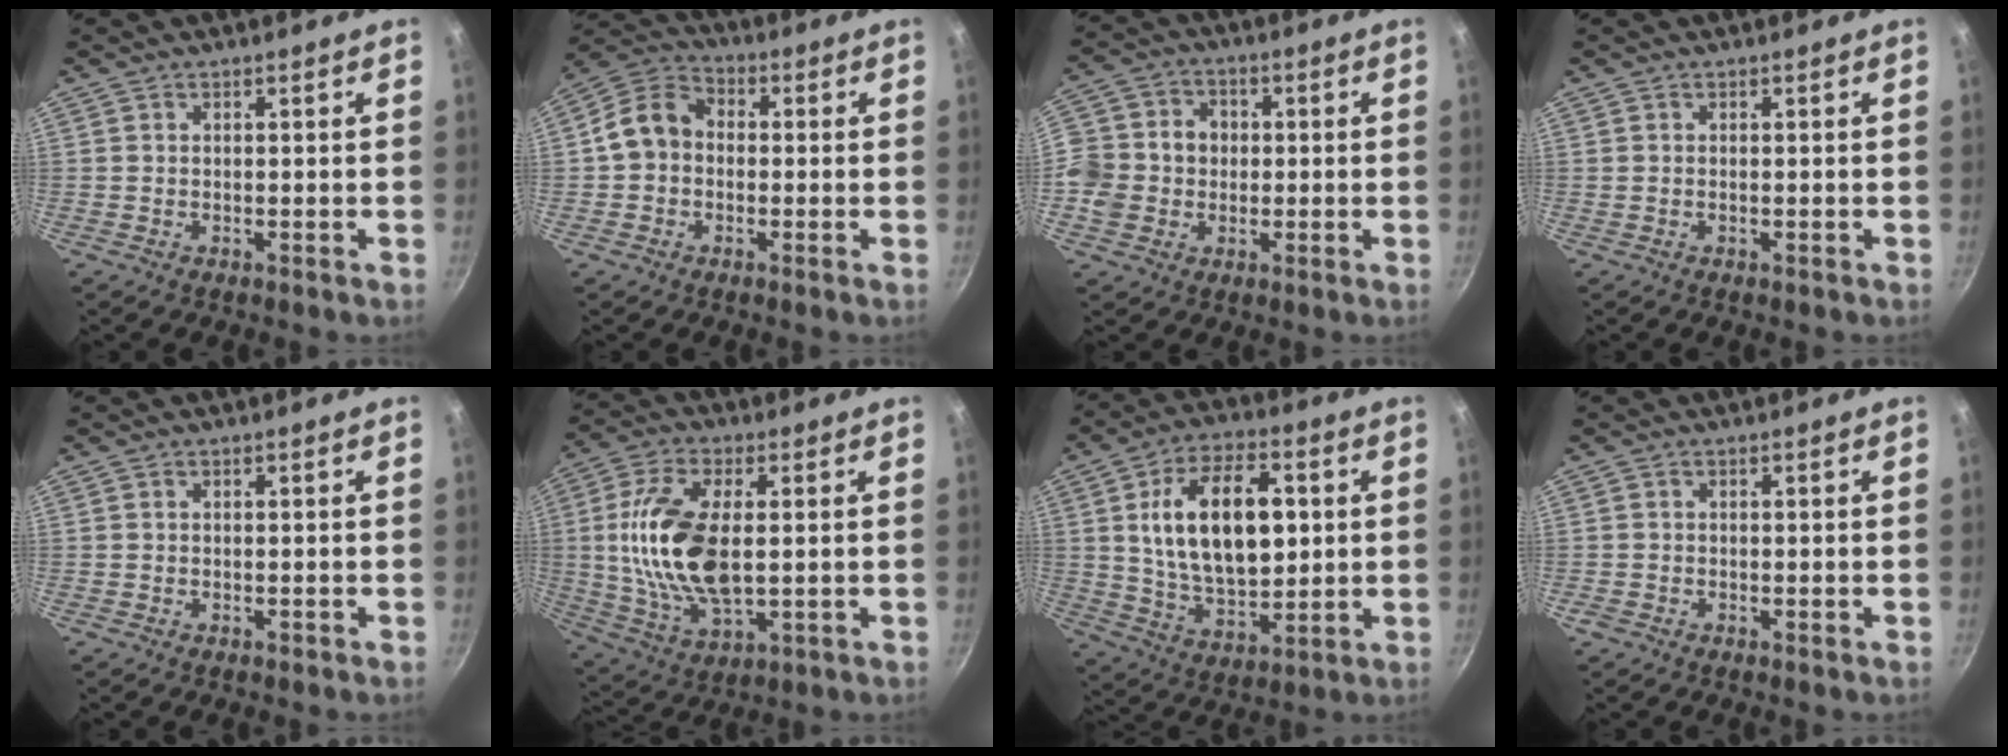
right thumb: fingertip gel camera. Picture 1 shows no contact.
{"total": 9.2, "force": [-0.2, 7.3, 5.5], "torque": [-0.091, 0.032, -0.020]}
{"total": 12.6, "force": [-0.7, 11.1, 6.0], "torque": [-0.106, 0.029, -0.011]}
{"total": 0.0}
{"total": 0.0}
{"total": 17.6, "force": [1.1, 8.6, 15.3], "torque": [-0.311, -0.008, 0.027]}
{"total": 18.7, "force": [3.3, 10.3, 15.3], "torque": [-0.229, -0.005, 0.060]}
{"total": 1.0, "force": [-0.5, 0.6, 0.7], "torque": [-0.009, -0.001, -0.009]}